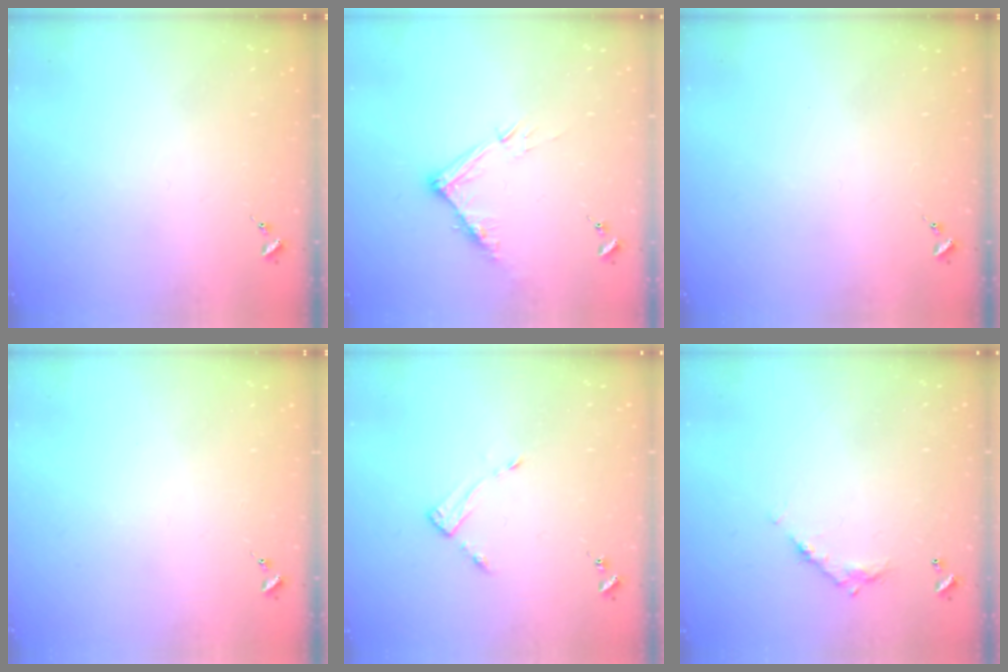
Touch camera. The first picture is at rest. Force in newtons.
{"total": 10.5, "press": 10.5, "slide": 0.8}
{"total": 0.0}
{"total": 0.0}
{"total": 4.6, "press": 4.6, "slide": 0.4}
{"total": 8.4, "press": 8.4, "slide": 0.4}